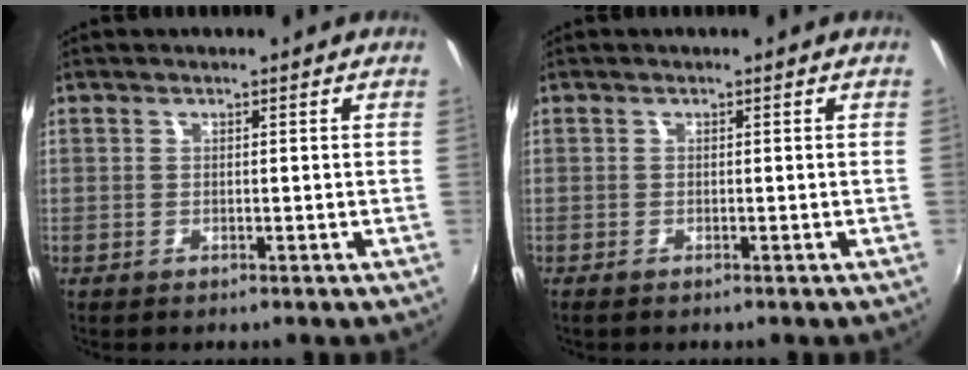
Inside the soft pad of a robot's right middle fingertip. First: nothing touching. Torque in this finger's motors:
{"motor_torque": [-0.16, 0.09, -0.02, -0.01]}